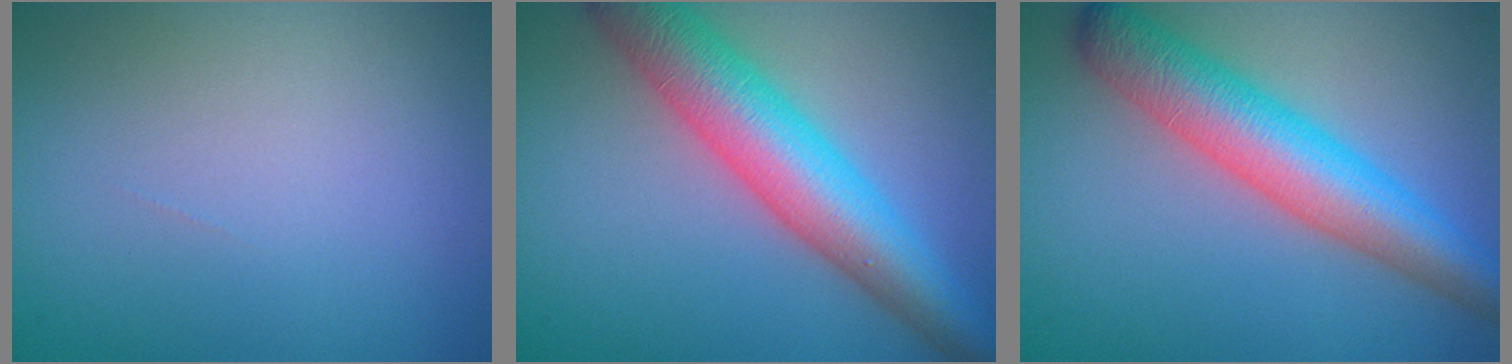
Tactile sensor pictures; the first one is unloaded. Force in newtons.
{"total": 8.4, "press": 8.4, "slide": 0.4}
{"total": 7.3, "press": 7.2, "slide": 0.3}